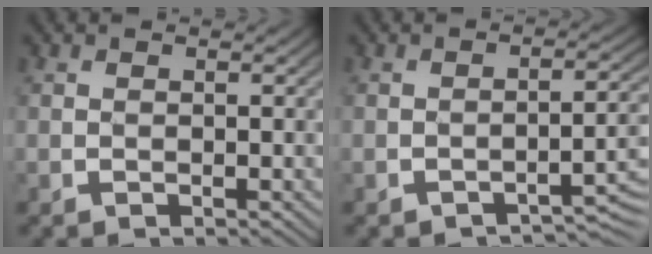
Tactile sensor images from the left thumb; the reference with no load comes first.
{"total": 4.0, "force": [-2.6, 0.9, 2.9], "torque": [-0.034, 0.012, -0.042]}